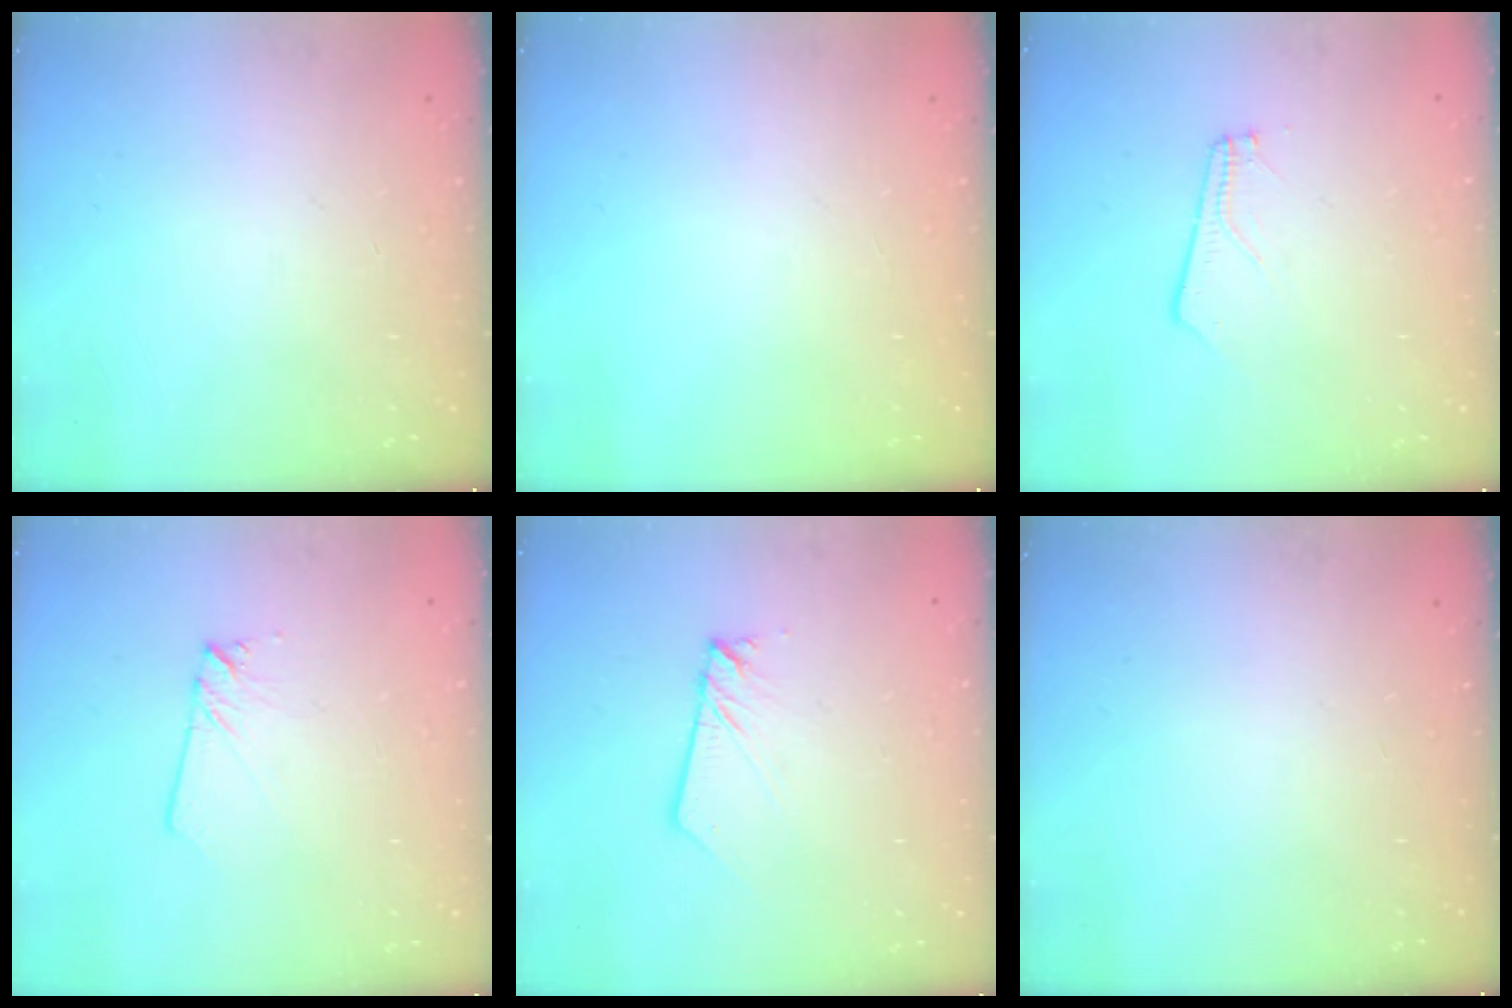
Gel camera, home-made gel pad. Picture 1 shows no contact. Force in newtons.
{"total": 0.0}
{"total": 2.4, "press": 2.4, "slide": 0.4}
{"total": 3.3, "press": 3.3, "slide": 0.3}
{"total": 2.7, "press": 2.7, "slide": 0.2}
{"total": 0.0}